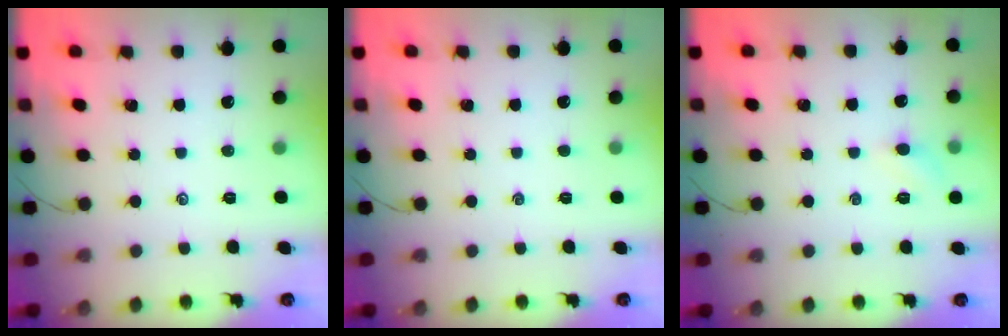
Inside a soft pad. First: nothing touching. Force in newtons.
{"total": 0.0}
{"total": 4.6, "press": 4.4, "slide": 1.3}